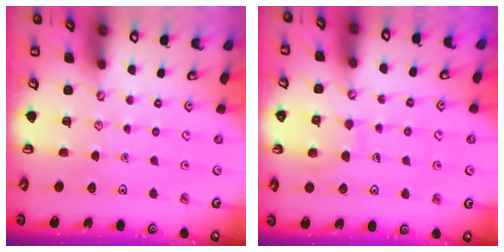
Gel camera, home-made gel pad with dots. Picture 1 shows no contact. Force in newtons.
{"total": 7.7, "press": 7.7, "slide": 0.6}